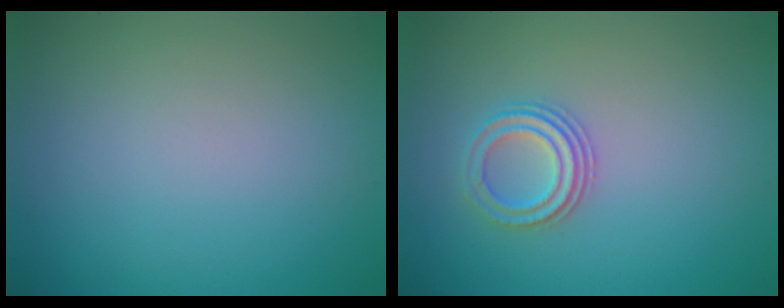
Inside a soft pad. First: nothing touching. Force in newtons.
{"total": 2.6, "press": 2.3, "slide": 1.2}